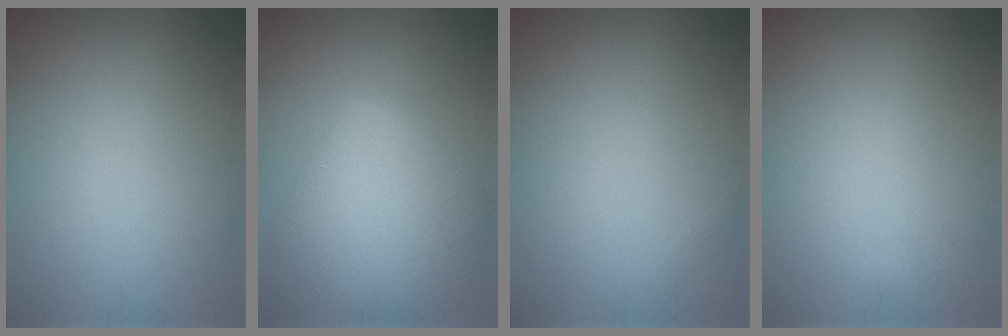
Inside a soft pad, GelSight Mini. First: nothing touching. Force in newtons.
{"total": 7.4, "press": 7.4, "slide": 0.3}
{"total": 0.0}
{"total": 0.0}